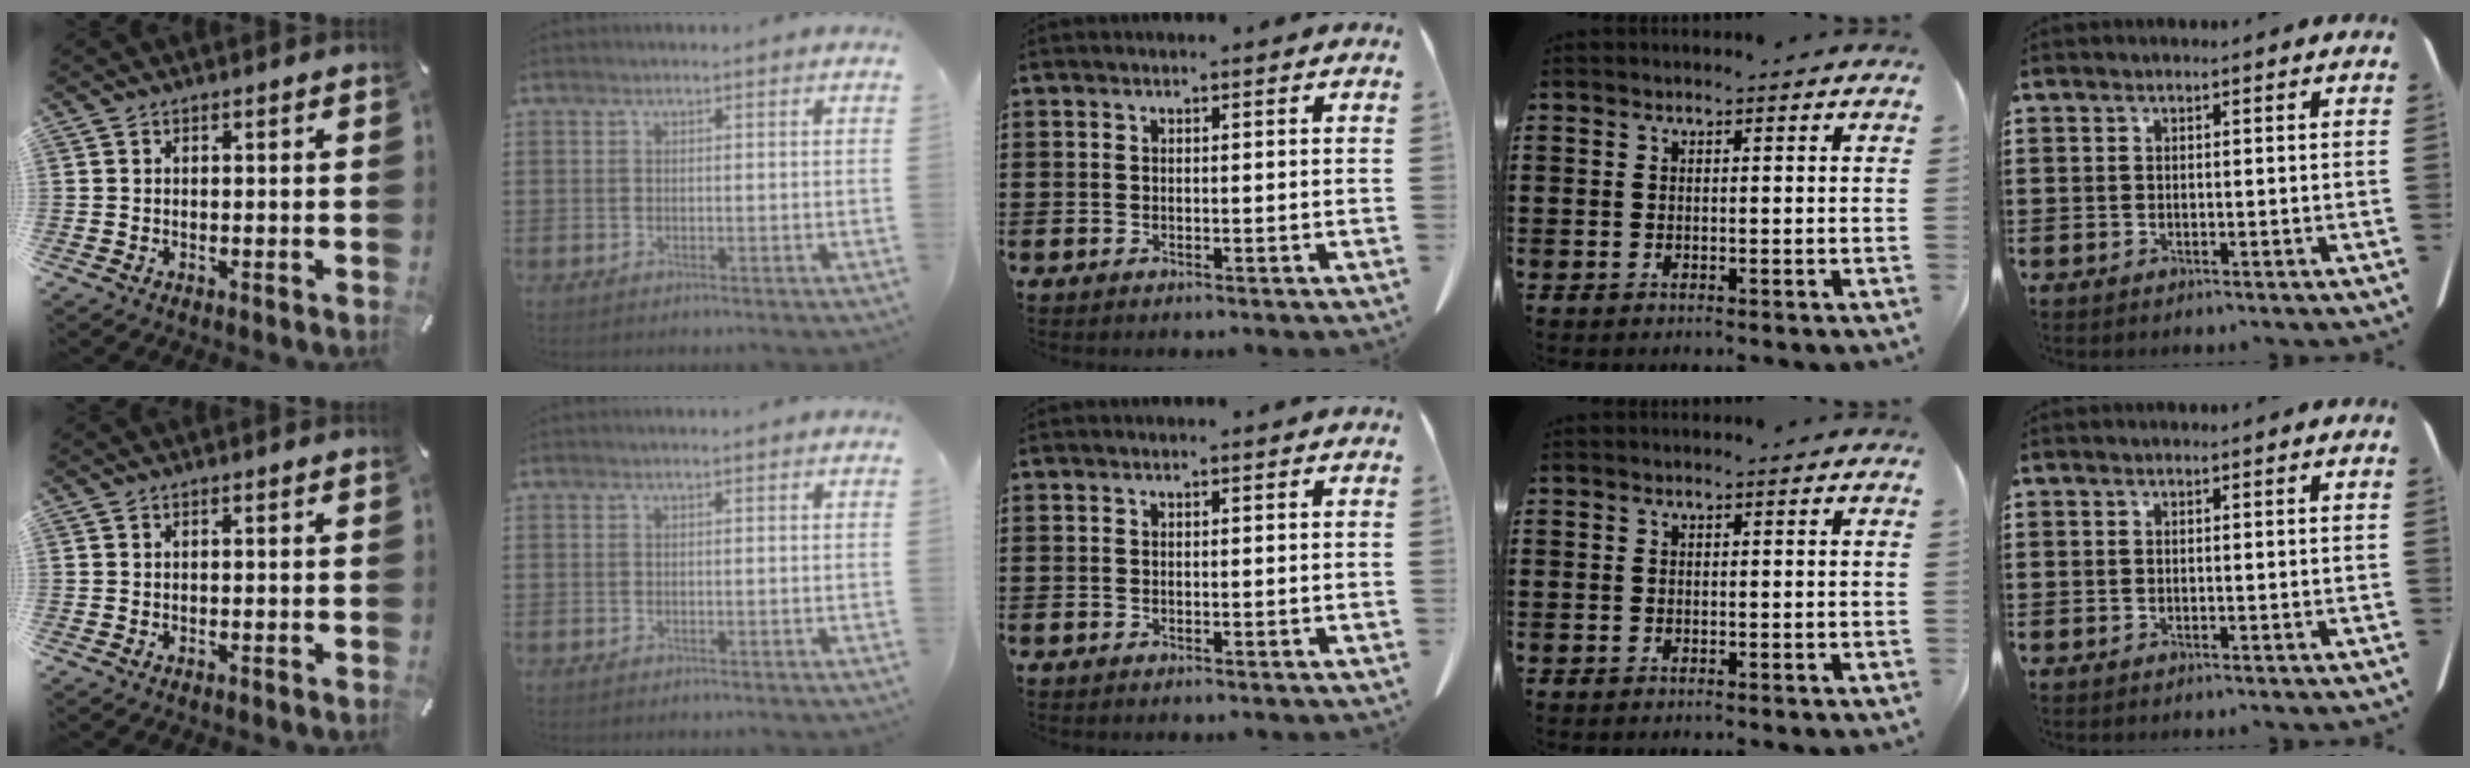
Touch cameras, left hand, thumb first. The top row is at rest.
{}